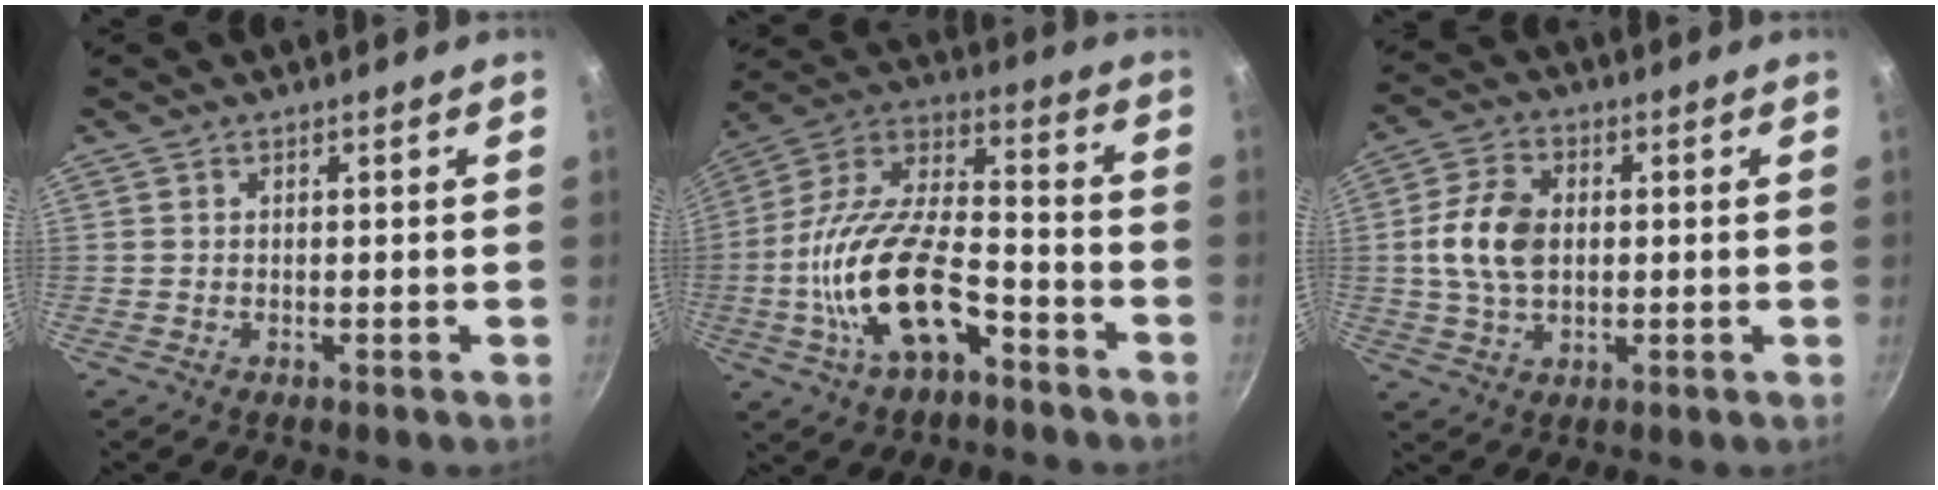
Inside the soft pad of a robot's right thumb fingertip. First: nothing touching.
{"total": 20.0, "force": [-7.7, 9.6, 15.8], "torque": [-0.285, 0.050, -0.152]}
{"total": 10.0, "force": [0.5, 6.6, 7.5], "torque": [-0.135, 0.013, 0.003]}